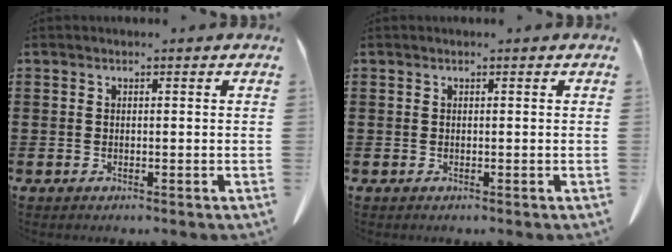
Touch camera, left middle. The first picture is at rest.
{"total": 0.0}